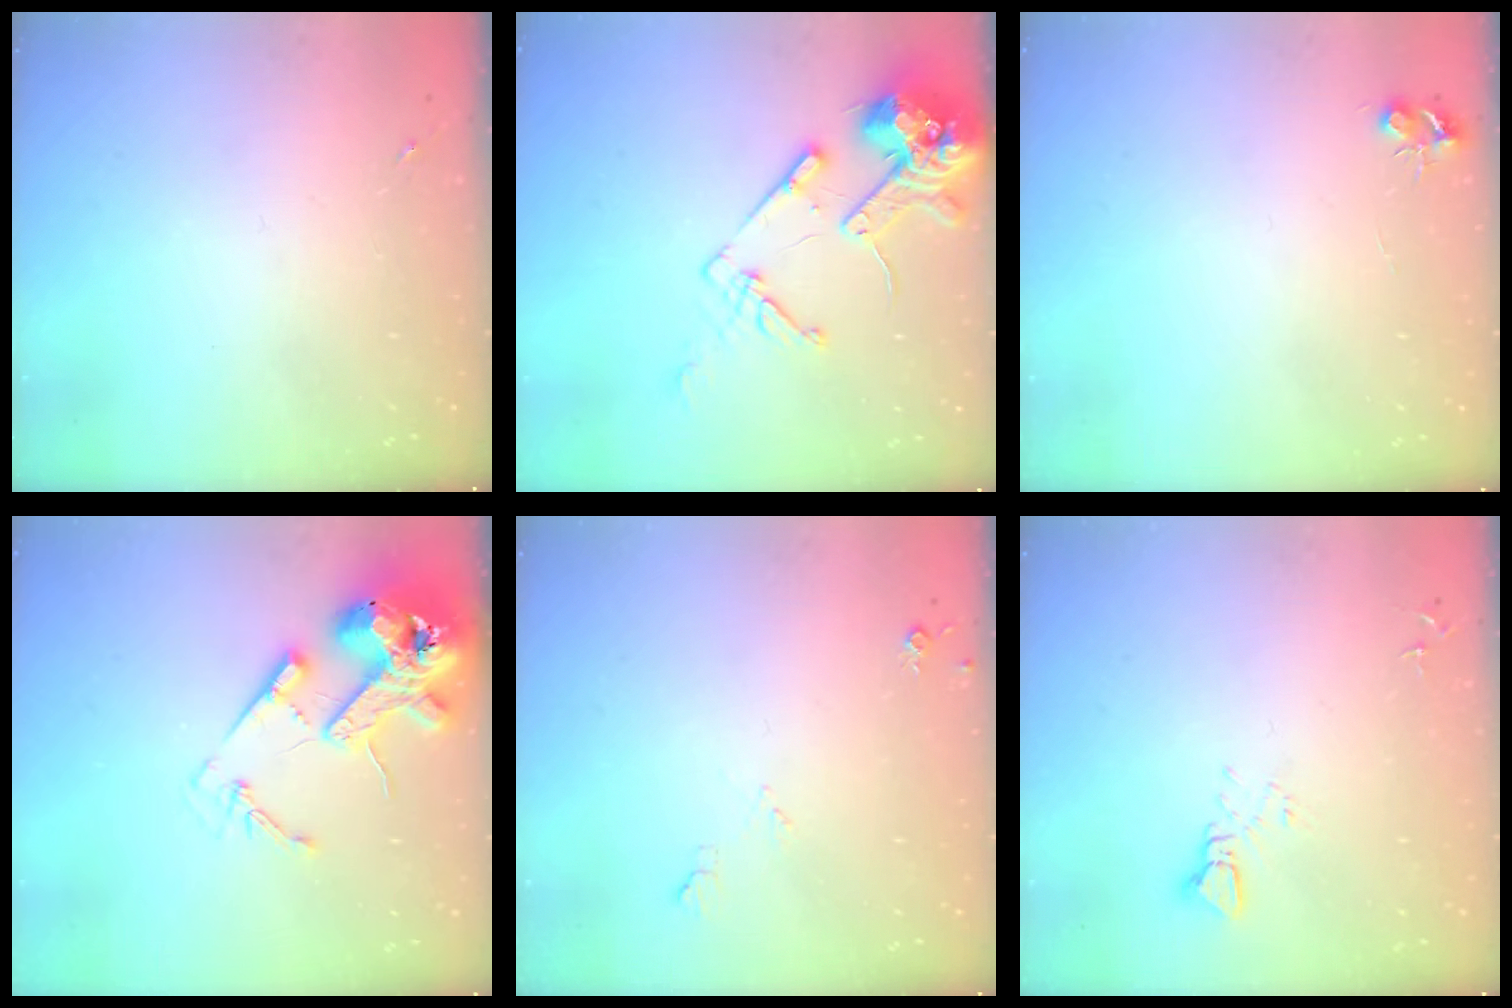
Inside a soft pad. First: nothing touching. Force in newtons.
{"total": 15.8, "press": 15.6, "slide": 2.0}
{"total": 5.3, "press": 5.3, "slide": 0.7}
{"total": 17.7, "press": 17.5, "slide": 2.4}
{"total": 5.1, "press": 5.1, "slide": 0.8}
{"total": 3.6, "press": 3.6, "slide": 0.3}